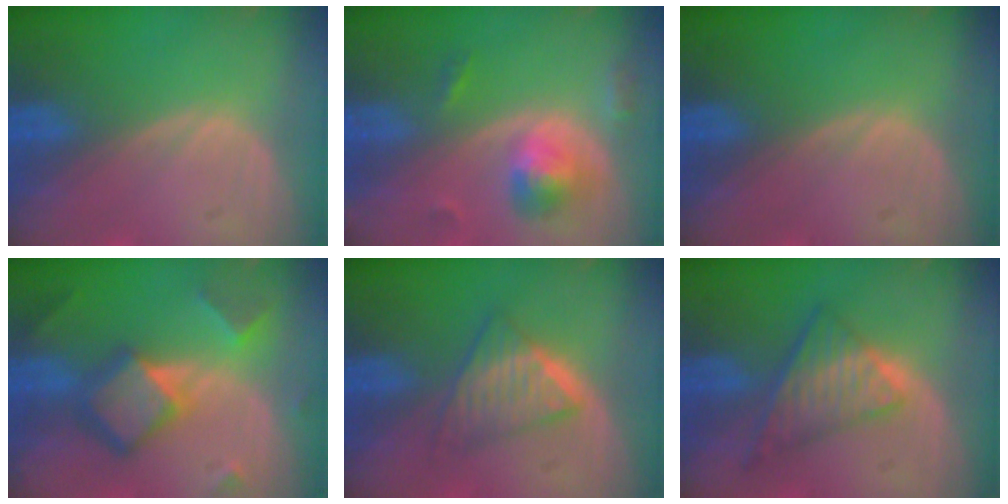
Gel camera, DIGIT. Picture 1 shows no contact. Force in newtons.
{"total": 5.3, "press": 5.1, "slide": 1.5}
{"total": 0.0}
{"total": 7.4, "press": 7.4, "slide": 0.5}
{"total": 6.3, "press": 5.4, "slide": 3.3}
{"total": 7.4, "press": 6.2, "slide": 3.9}